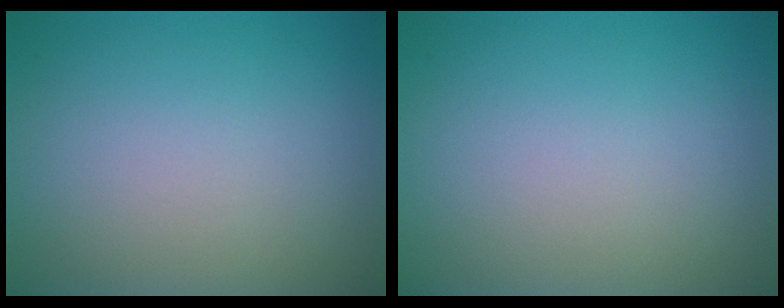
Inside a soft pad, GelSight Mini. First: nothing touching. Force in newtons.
{"total": 0.0}